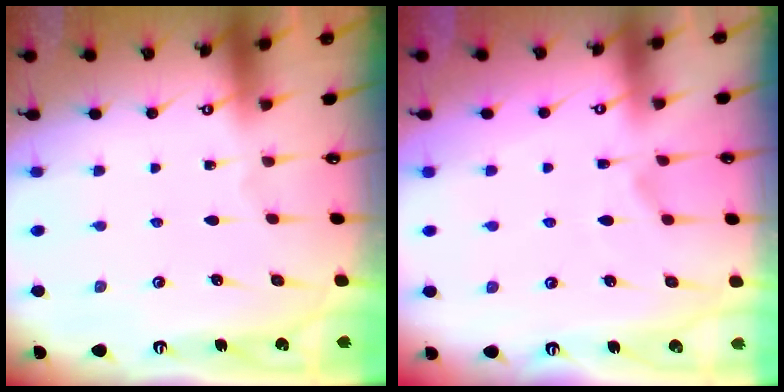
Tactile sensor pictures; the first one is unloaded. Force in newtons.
{"total": 2.4, "press": 2.1, "slide": 1.1}